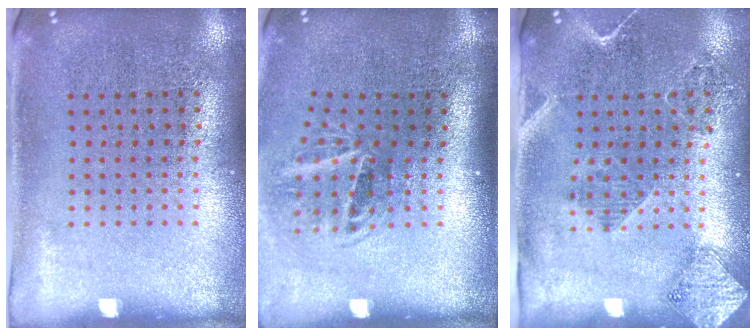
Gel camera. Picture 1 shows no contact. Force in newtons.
{"total": 2.0, "press": 1.3, "slide": 1.6}
{"total": 1.9, "press": 1.7, "slide": 0.8}